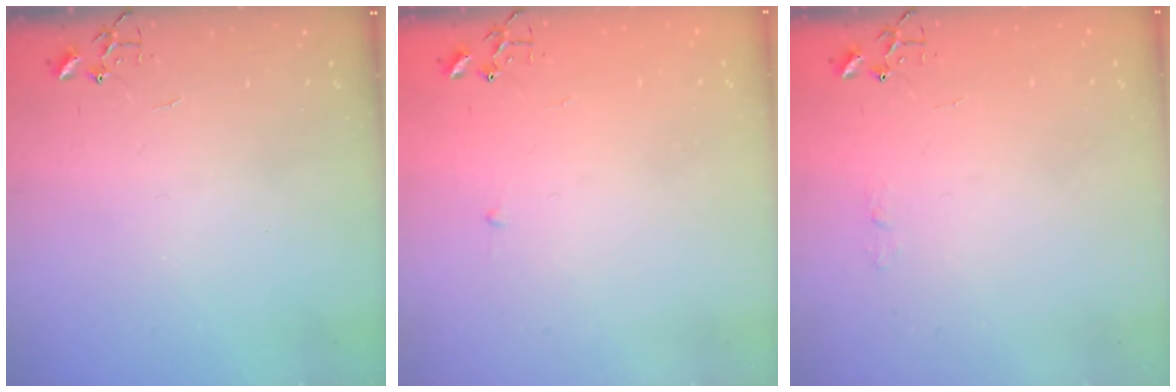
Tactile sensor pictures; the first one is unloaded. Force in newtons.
{"total": 2.3, "press": 2.3, "slide": 0.3}
{"total": 3.6, "press": 3.6, "slide": 0.4}